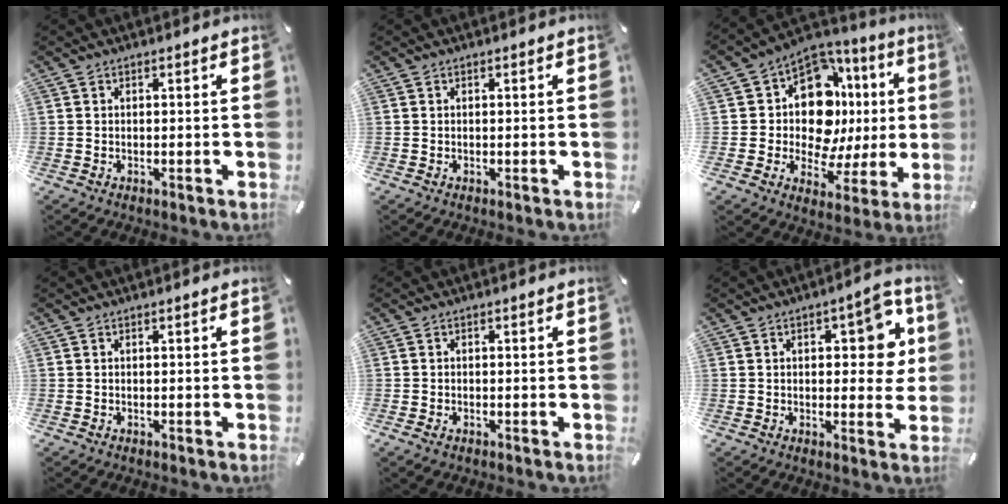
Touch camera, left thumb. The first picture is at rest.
{"total": 0.0}
{"total": 15.1, "force": [3.3, 11.4, 9.4], "torque": [-0.151, -0.037, 0.066]}
{"total": 0.0}
{"total": 1.0, "force": [-0.4, 0.6, 0.7], "torque": [-0.013, 0.001, -0.009]}
{"total": 10.7, "force": [2.6, 5.3, 8.9], "torque": [-0.104, -0.008, 0.037]}